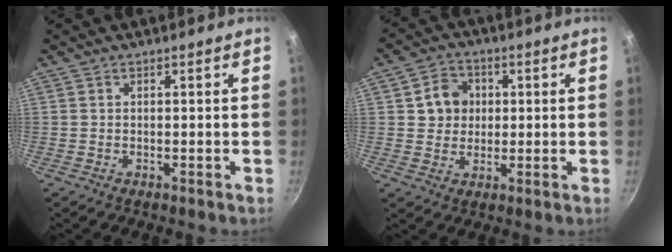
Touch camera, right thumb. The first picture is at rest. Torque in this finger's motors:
{"motor_torque": [-0.32, 0.28, 0.26, -0.40, 0.01]}